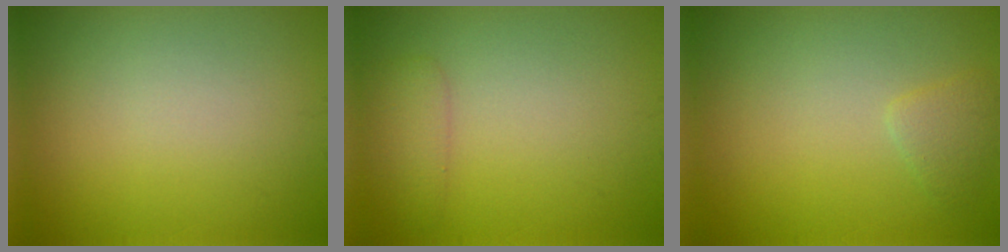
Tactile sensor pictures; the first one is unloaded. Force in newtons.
{"total": 1.5, "press": 1.5, "slide": 0.2}
{"total": 1.2, "press": 1.2, "slide": 0.1}